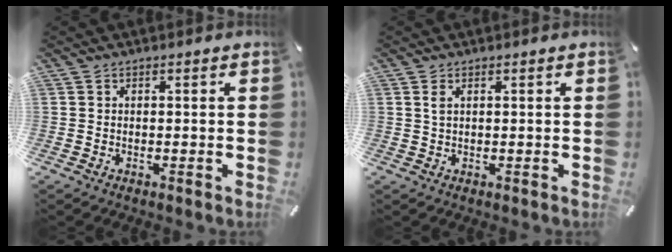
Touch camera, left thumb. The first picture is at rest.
{"total": 1.5, "force": [0.5, 0.5, 1.3], "torque": [-0.027, 0.002, 0.008]}